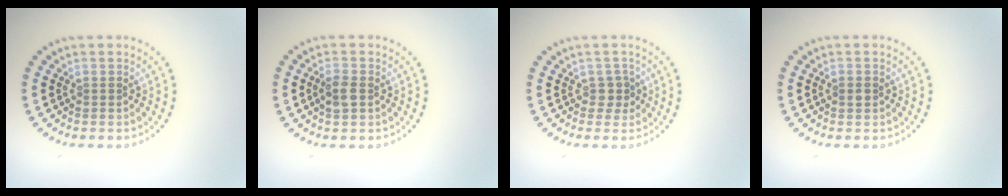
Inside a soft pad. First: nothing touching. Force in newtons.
{"total": 1.9, "press": 1.9, "slide": 0.3}
{"total": 1.5, "press": 1.3, "slide": 0.8}
{"total": 1.1, "press": 1.1, "slide": 0.0}